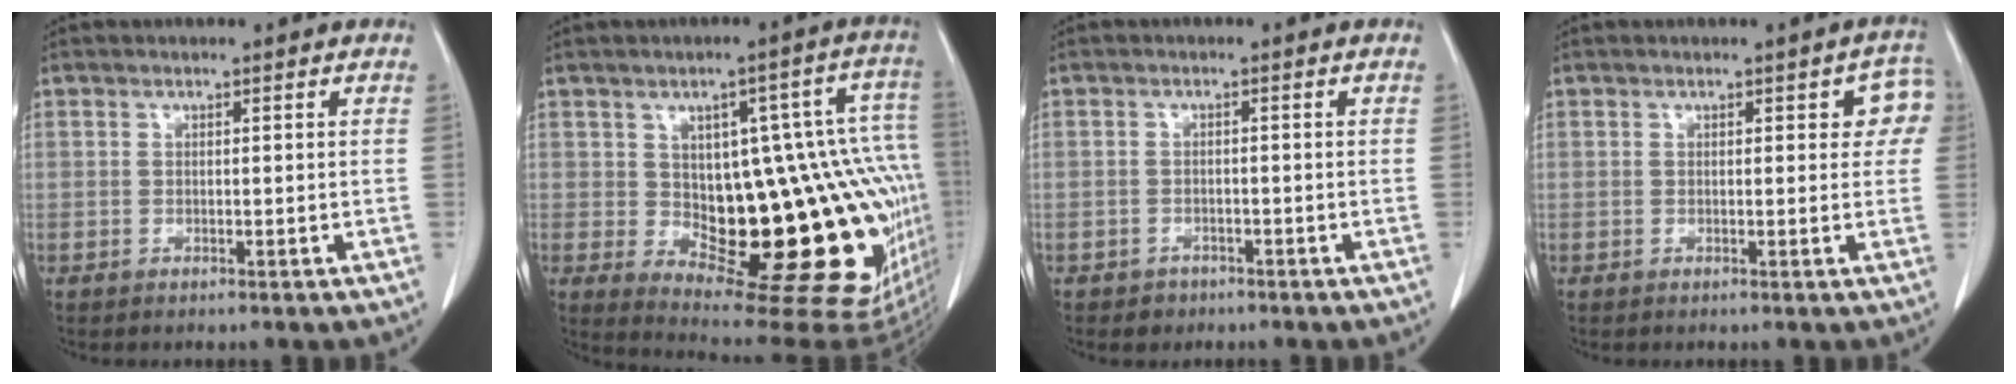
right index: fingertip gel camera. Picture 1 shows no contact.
{"total": 23.6, "force": [-2.2, 7.4, 22.3], "torque": [-0.180, 0.031, 0.000]}
{"total": 1.8, "force": [-1.2, 1.3, 0.1], "torque": [-0.006, 0.005, -0.017]}
{"total": 4.3, "force": [1.3, 1.8, 3.7], "torque": [-0.024, 0.011, 0.008]}